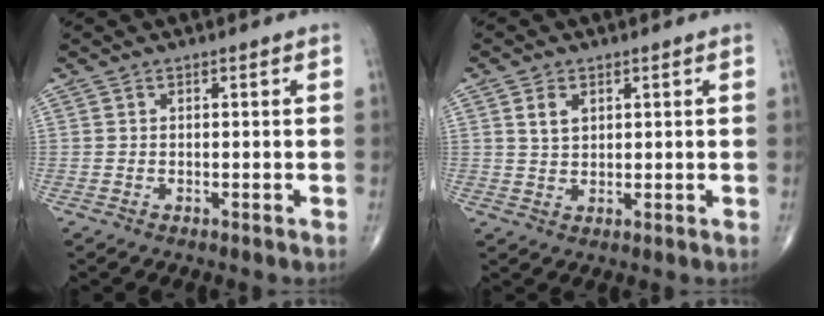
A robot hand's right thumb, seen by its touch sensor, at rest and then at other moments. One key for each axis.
{"total": 3.1, "fx": 1.3, "fy": 2.0, "fz": 2.0, "tx": -0.030, "ty": -0.006, "tz": 0.027}